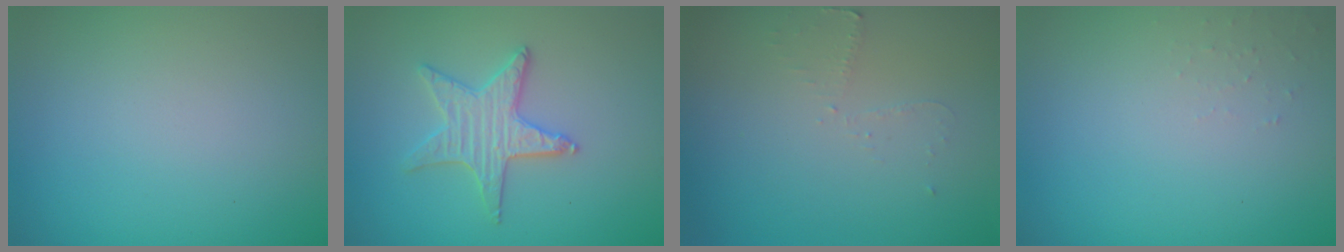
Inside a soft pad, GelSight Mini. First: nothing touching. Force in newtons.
{"total": 3.1, "press": 3.1, "slide": 0.4}
{"total": 1.2, "press": 1.1, "slide": 0.3}
{"total": 0.7, "press": 0.7, "slide": 0.1}